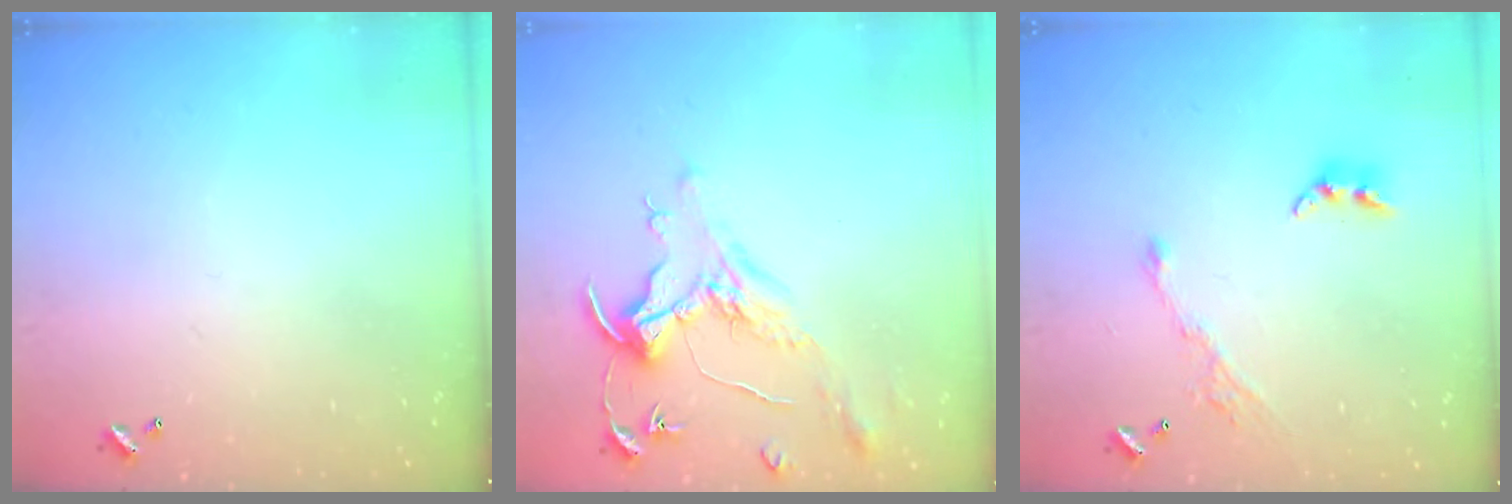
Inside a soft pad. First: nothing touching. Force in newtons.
{"total": 1.5, "press": 1.3, "slide": 0.7}
{"total": 6.9, "press": 6.9, "slide": 0.7}